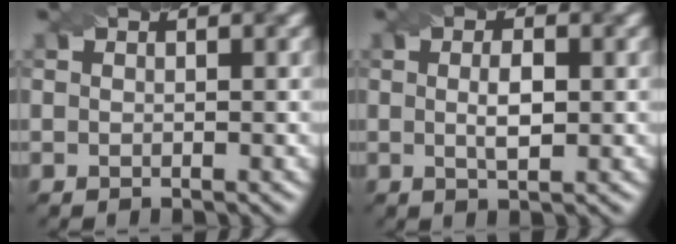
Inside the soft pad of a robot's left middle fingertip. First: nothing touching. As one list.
[{"total": 2.4, "force": [0.1, 0.7, 2.3], "torque": [-0.045, 0.000, 0.001]}]